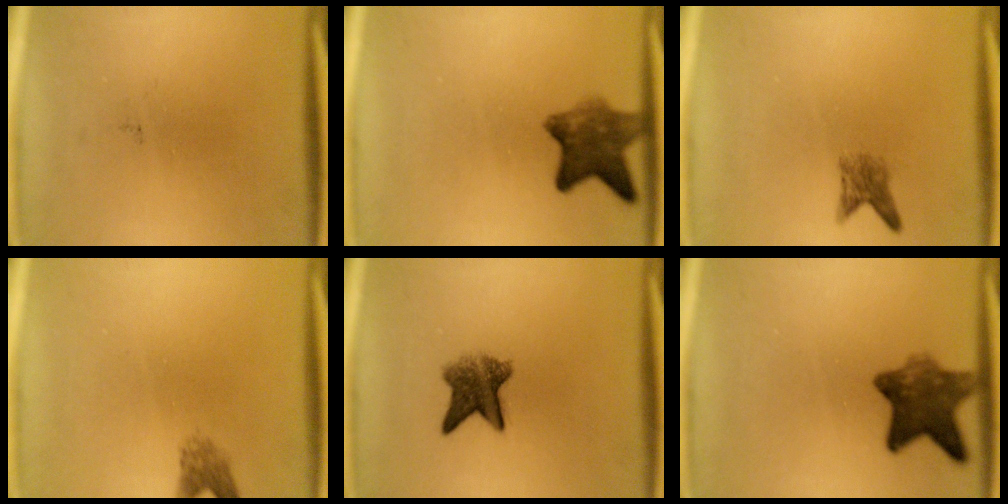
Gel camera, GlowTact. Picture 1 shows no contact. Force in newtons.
{"total": 6.8}
{"total": 2.3}
{"total": 2.1}
{"total": 5.9}
{"total": 8.2}